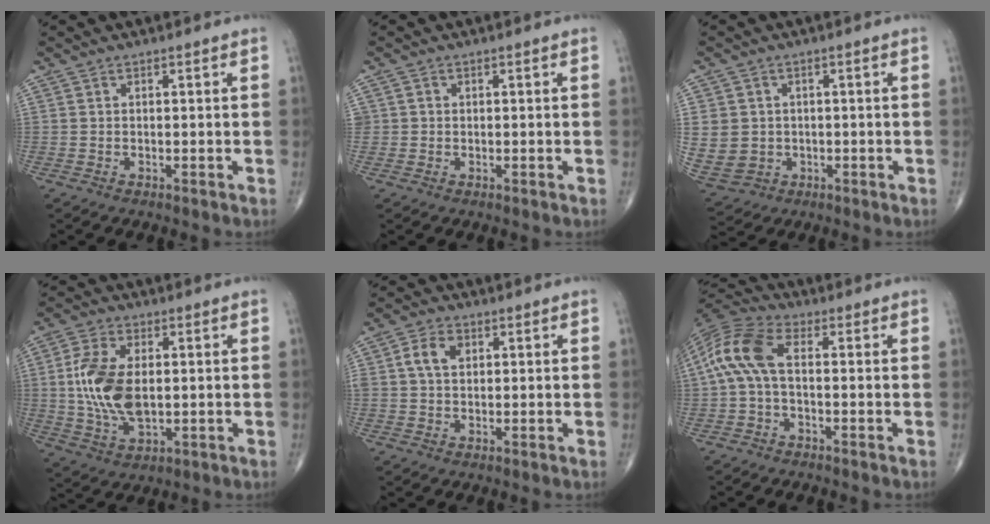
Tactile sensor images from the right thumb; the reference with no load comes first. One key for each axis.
{"total": 1.1, "fx": 0.0, "fy": 1.1, "fz": 0.1, "tx": 0.006, "ty": 0.003, "tz": -0.001}
{"total": 12.4, "fx": -0.6, "fy": 11.4, "fz": 5.0, "tx": -0.137, "ty": 0.013, "tz": 0.014}
{"total": 12.6, "fx": 0.7, "fy": 7.0, "fz": 10.4, "tx": -0.210, "ty": -0.003, "tz": 0.018}
{"total": 4.9, "fx": 1.3, "fy": 3.5, "fz": 3.3, "tx": -0.059, "ty": 0.007, "tz": 0.021}
{"total": 10.3, "fx": 0.1, "fy": 5.4, "fz": 8.8, "tx": -0.194, "ty": 0.031, "tz": -0.008}